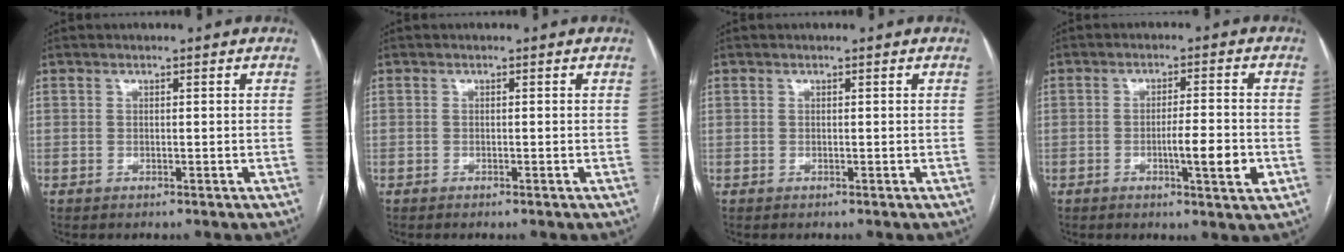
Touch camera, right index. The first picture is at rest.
{"total": 0.0}
{"total": 0.0}
{"total": 6.4, "force": [-1.7, 0.6, 6.1], "torque": [-0.095, -0.007, -0.026]}